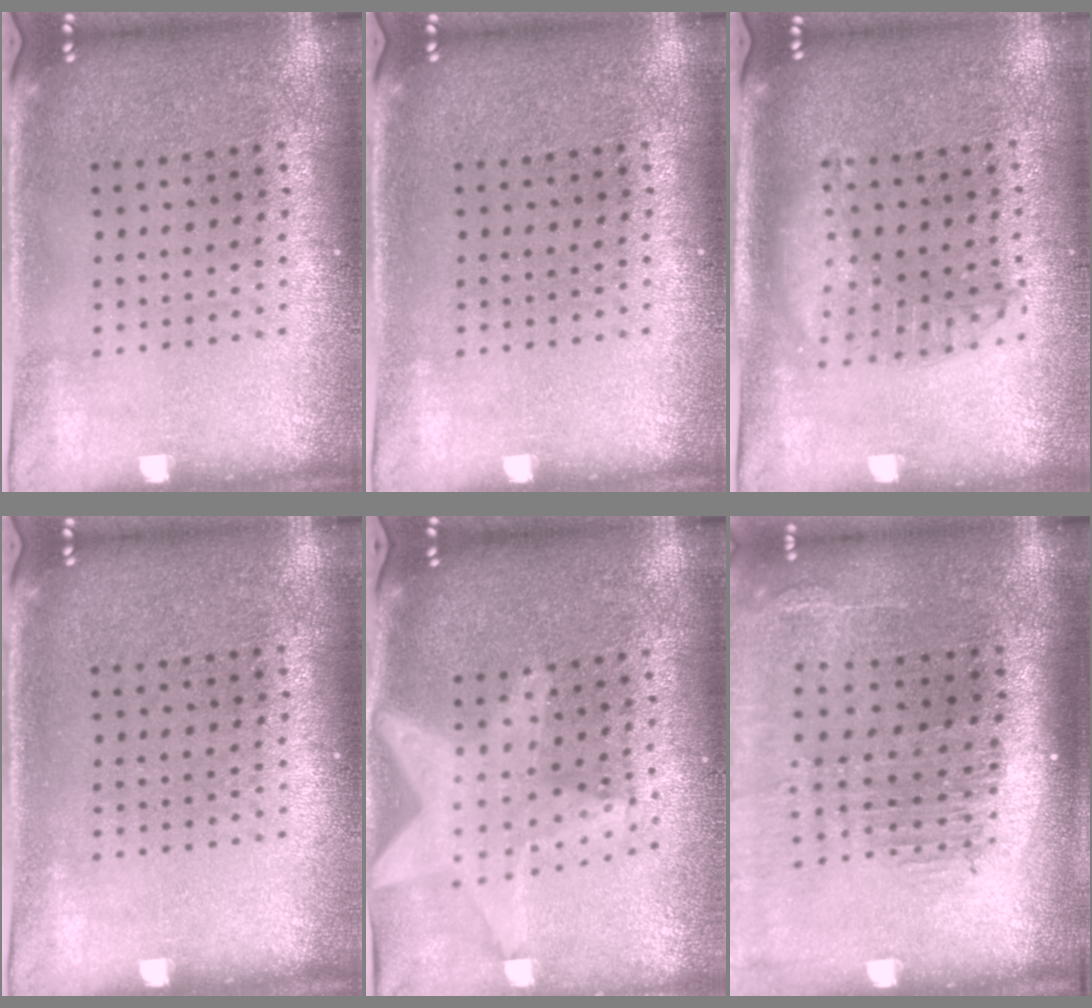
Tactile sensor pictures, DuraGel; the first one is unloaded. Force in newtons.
{"total": 0.0}
{"total": 1.2, "press": 1.2, "slide": 0.3}
{"total": 0.0}
{"total": 2.2, "press": 1.8, "slide": 1.2}
{"total": 2.3, "press": 1.8, "slide": 1.3}